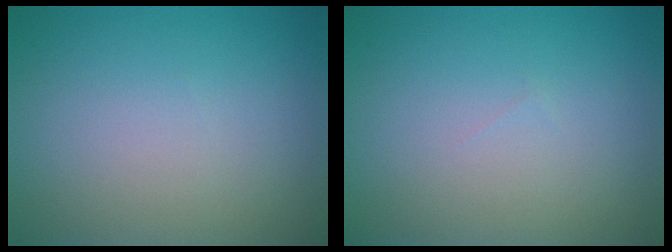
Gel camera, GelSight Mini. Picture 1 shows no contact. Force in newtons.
{"total": 0.0}